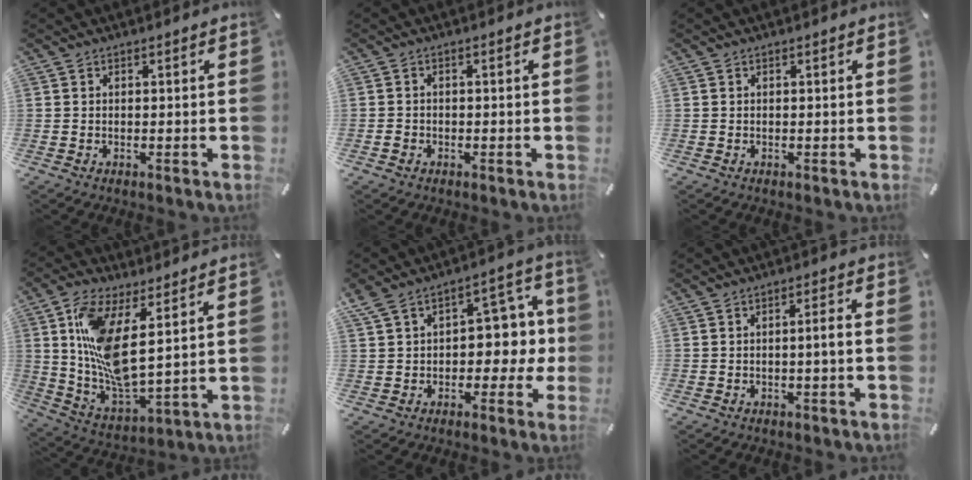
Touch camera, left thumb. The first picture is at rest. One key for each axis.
{"total": 1.4, "fx": -0.7, "fy": 1.1, "fz": 0.6, "tx": -0.011, "ty": 0.004, "tz": -0.015}
{"total": 0.0}
{"total": 13.0, "fx": 5.3, "fy": 4.7, "fz": 10.9, "tx": -0.239, "ty": -0.041, "tz": 0.097}
{"total": 11.8, "fx": 2.1, "fy": 8.1, "fz": 8.3, "tx": -0.119, "ty": -0.006, "tz": 0.042}
{"total": 3.4, "fx": -0.5, "fy": 0.3, "fz": 3.4, "tx": -0.060, "ty": 0.000, "tz": -0.011}